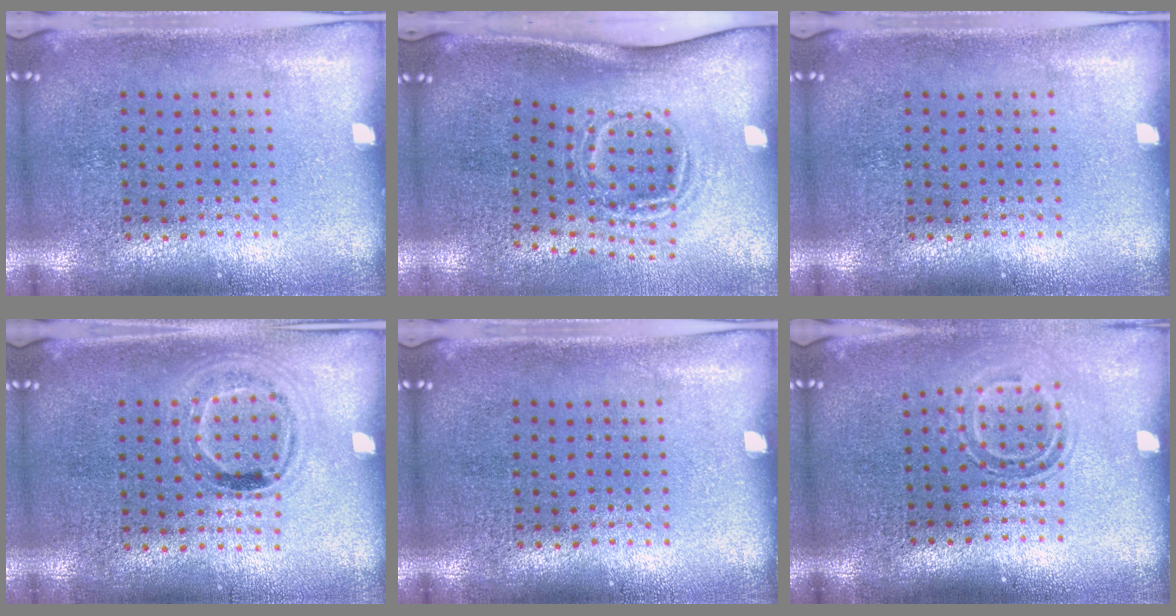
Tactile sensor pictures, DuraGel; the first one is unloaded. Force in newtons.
{"total": 1.8, "press": 1.2, "slide": 1.4}
{"total": 0.0}
{"total": 1.0, "press": 0.9, "slide": 0.3}
{"total": 0.0}
{"total": 1.5, "press": 1.1, "slide": 1.1}